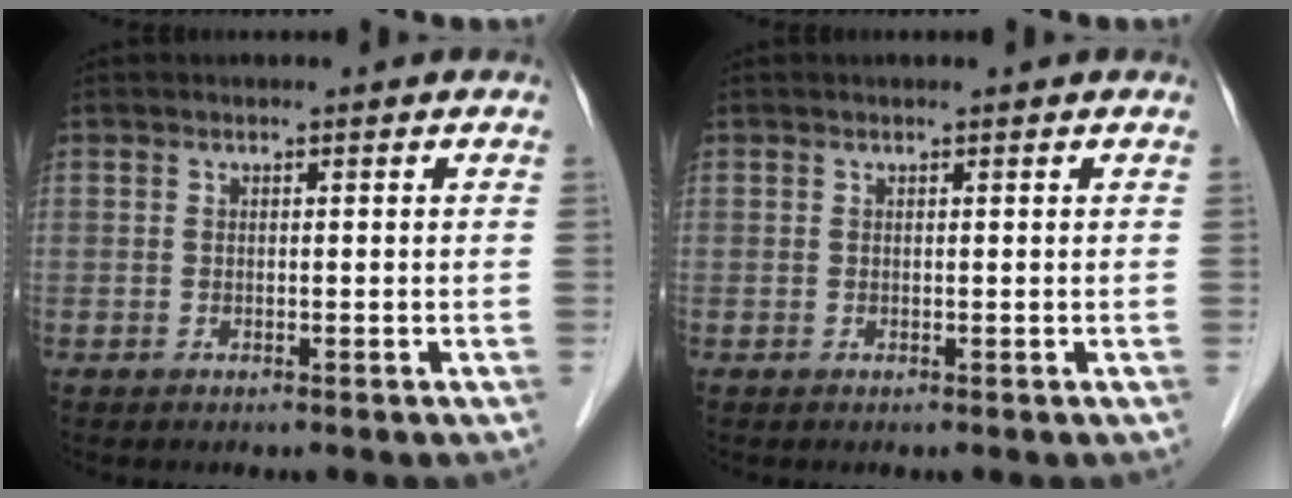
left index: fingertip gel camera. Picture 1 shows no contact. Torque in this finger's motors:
{"motor_torque": [0.14, 0.23, 0.00, -0.01]}